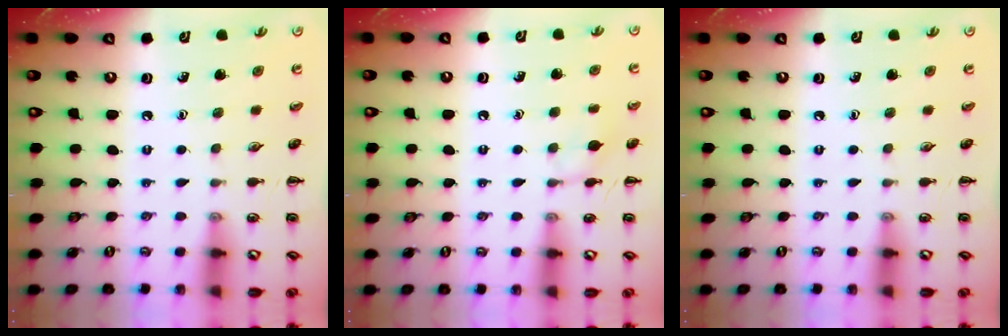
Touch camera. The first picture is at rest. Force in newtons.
{"total": 7.0, "press": 6.9, "slide": 1.5}
{"total": 0.0}